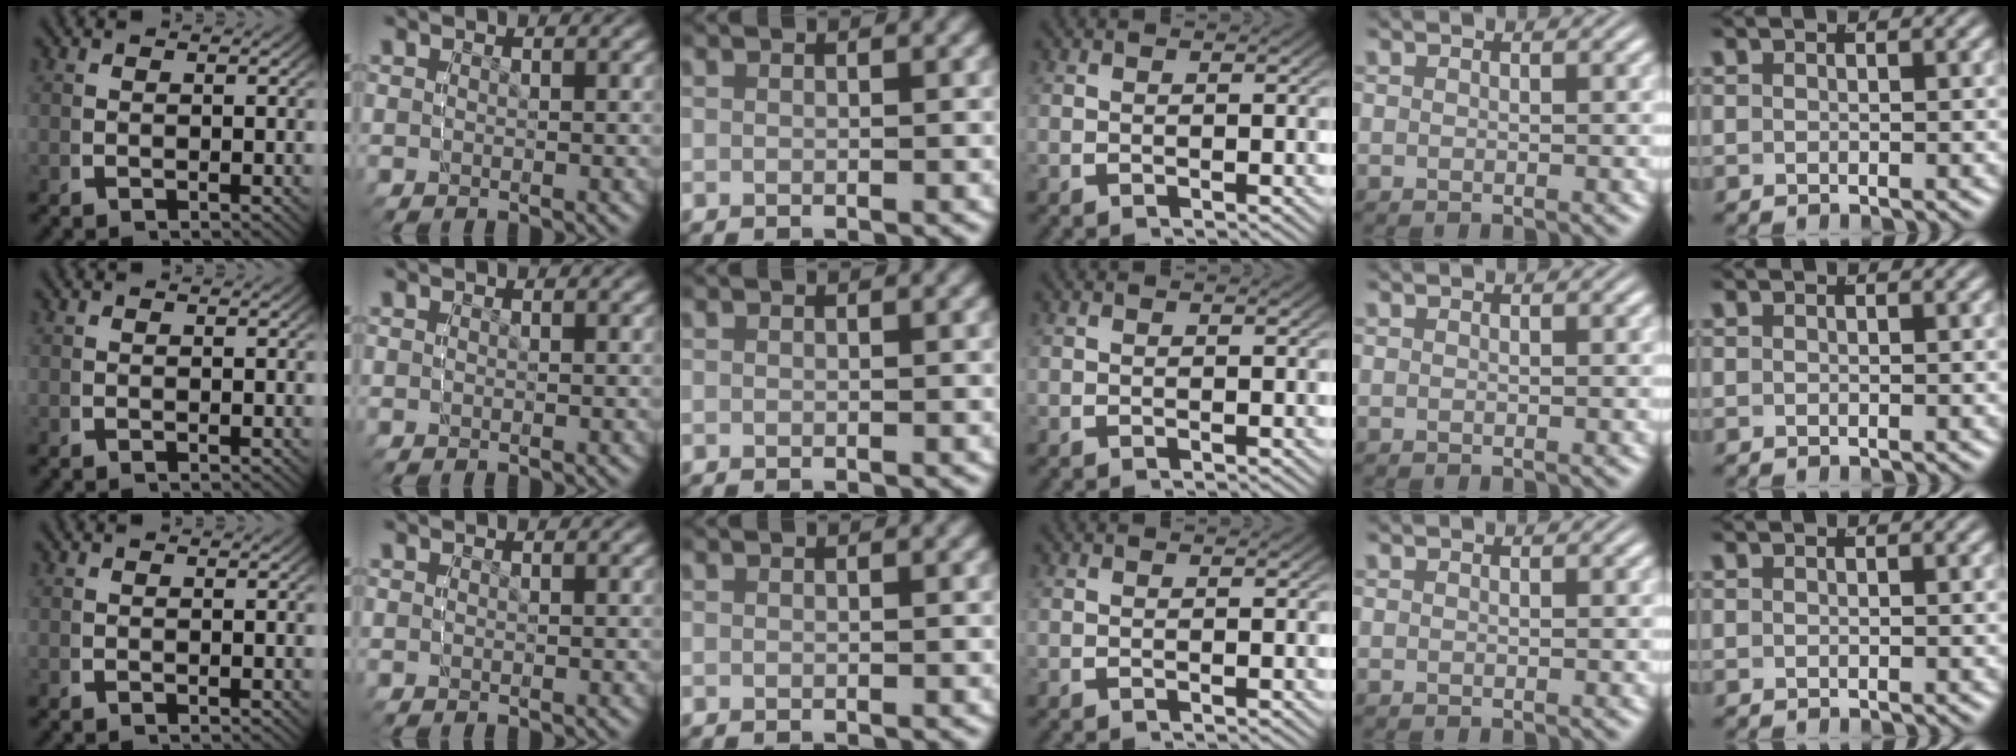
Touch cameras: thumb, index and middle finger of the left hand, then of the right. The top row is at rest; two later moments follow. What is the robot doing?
{"motion": "grasp_and_lifting", "object": "bottle"}